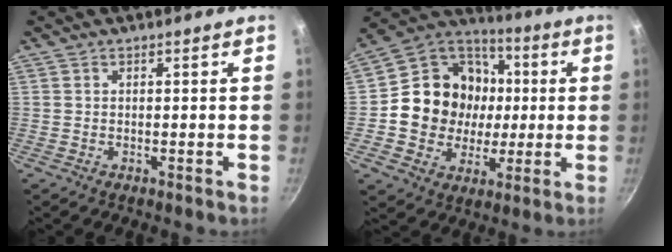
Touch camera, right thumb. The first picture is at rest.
{"total": 18.6, "force": [0.7, 16.8, 8.0], "torque": [-0.109, 0.023, 0.009]}